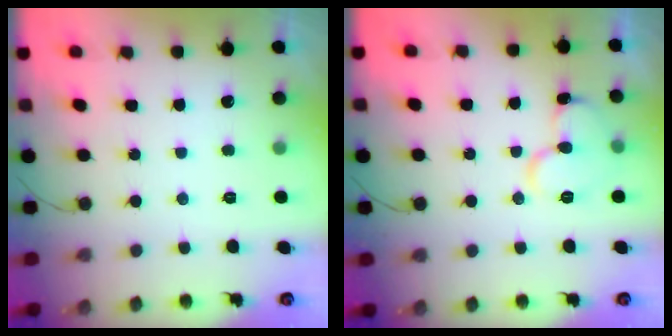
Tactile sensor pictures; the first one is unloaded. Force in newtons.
{"total": 11.9, "press": 11.8, "slide": 1.2}